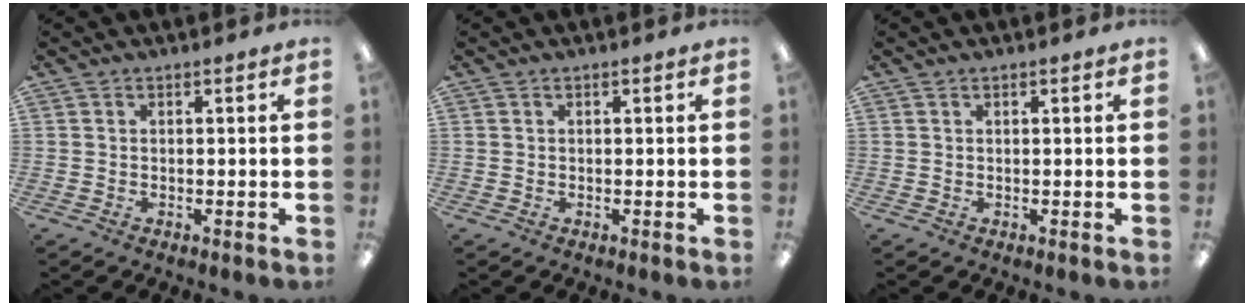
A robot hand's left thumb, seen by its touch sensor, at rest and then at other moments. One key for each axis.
{"total": 0.0}
{"total": 0.0}